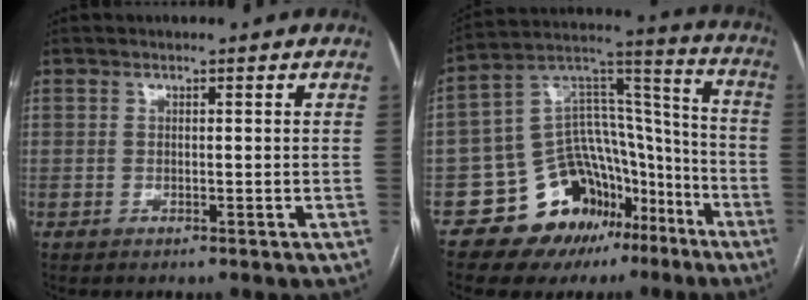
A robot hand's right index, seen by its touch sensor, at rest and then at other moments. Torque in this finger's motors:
{"motor_torque": [0.53, -0.41, 0.02, -0.08]}